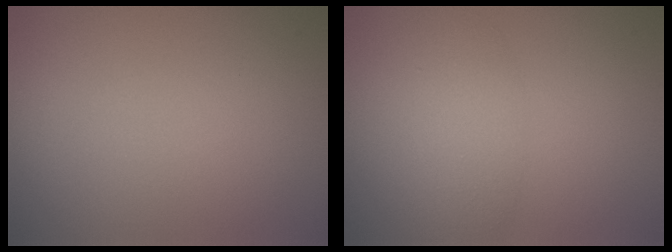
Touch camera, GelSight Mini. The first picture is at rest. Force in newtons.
{"total": 2.7, "press": 2.7, "slide": 0.1}